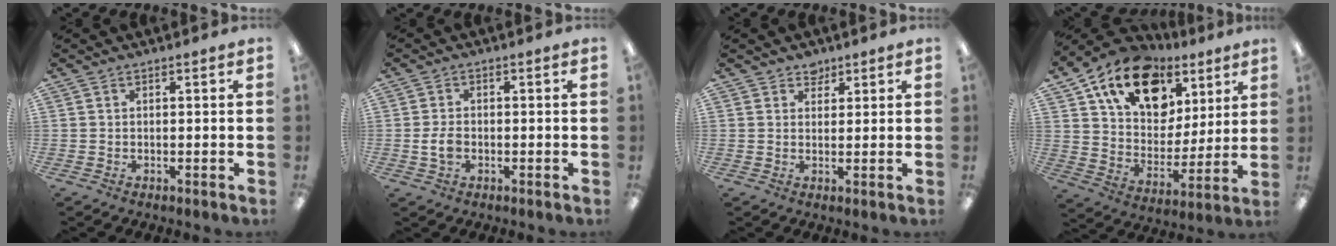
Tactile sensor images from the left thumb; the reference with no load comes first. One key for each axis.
{"total": 3.7, "fx": -0.6, "fy": 2.2, "fz": 3.0, "tx": -0.066, "ty": 0.002, "tz": -0.014}
{"total": 2.6, "fx": 2.1, "fy": 1.5, "fz": 0.4, "tx": 0.006, "ty": -0.010, "tz": 0.037}
{"total": 17.8, "fx": 11.0, "fy": 11.1, "fz": 8.5, "tx": -0.150, "ty": -0.053, "tz": 0.202}